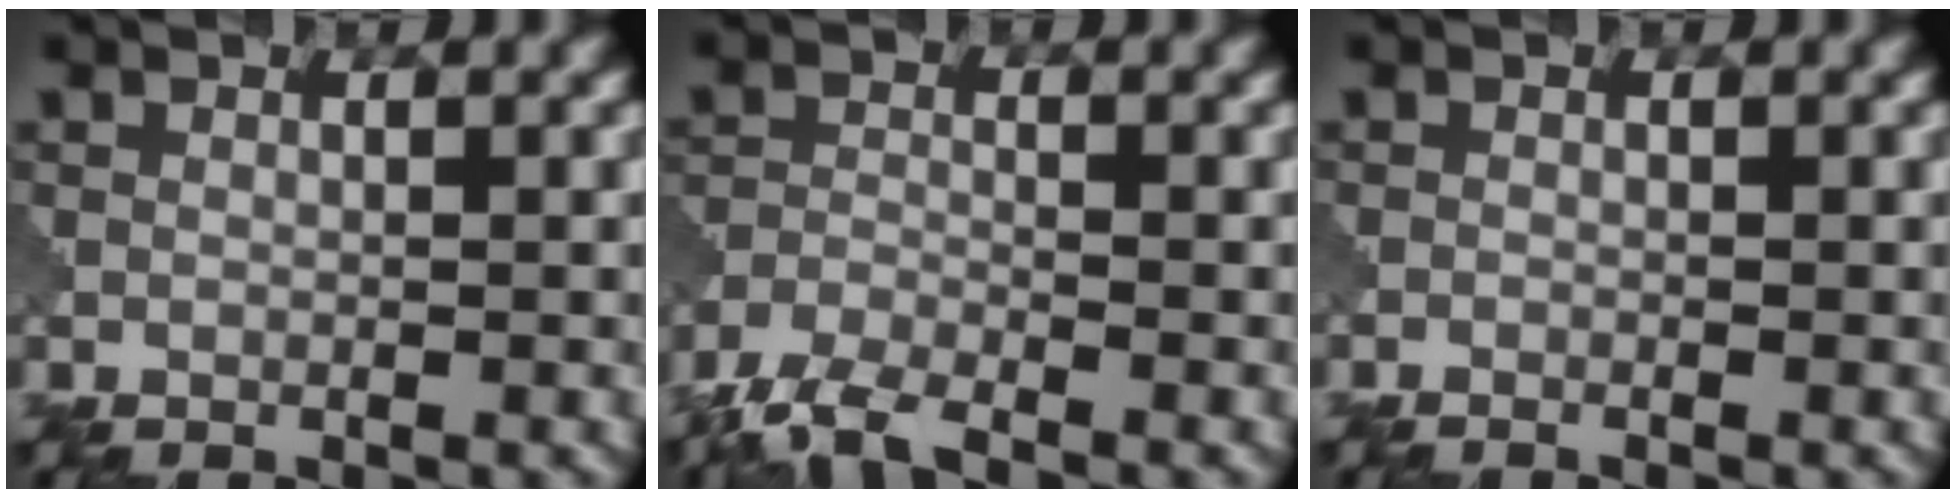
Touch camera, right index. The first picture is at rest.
{"total": 5.0, "force": [-4.2, 1.1, 2.5], "torque": [-0.049, -0.010, -0.090]}
{"total": 0.7, "force": [-0.6, 0.0, 0.2], "torque": [-0.001, -0.002, -0.016]}